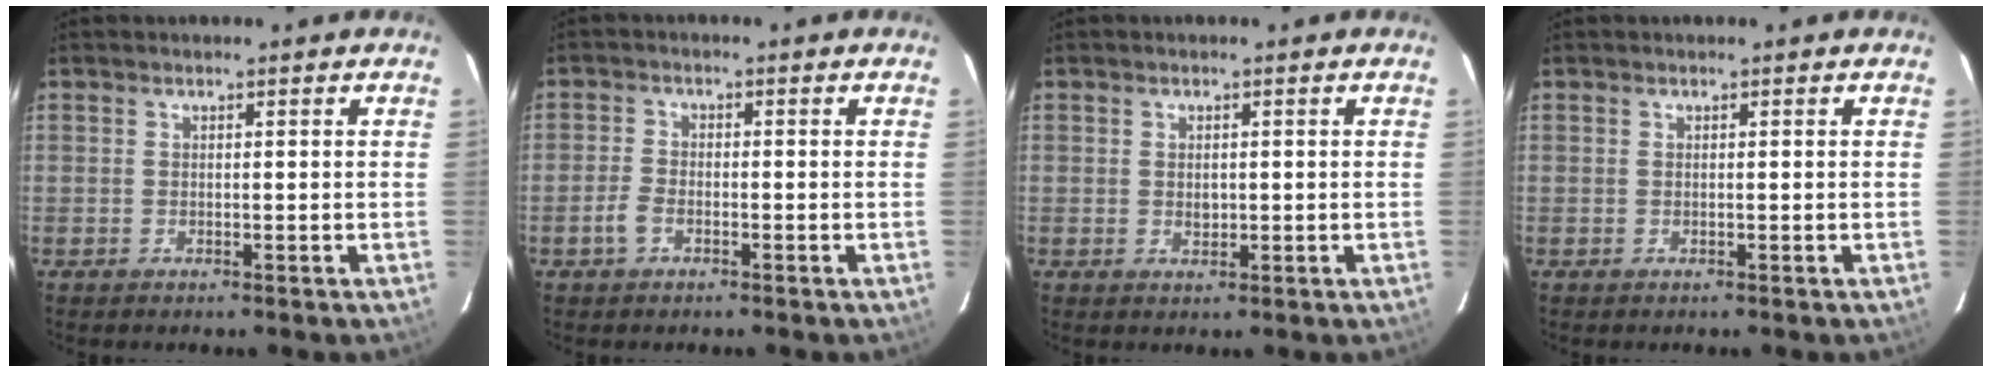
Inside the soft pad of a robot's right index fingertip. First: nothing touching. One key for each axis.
{"total": 2.8, "fx": -1.6, "fy": 1.5, "fz": 1.7, "tx": -0.048, "ty": 0.004, "tz": -0.034}
{"total": 1.6, "fx": 0.0, "fy": 1.3, "fz": 1.1, "tx": -0.016, "ty": 0.001, "tz": 0.002}
{"total": 0.0}